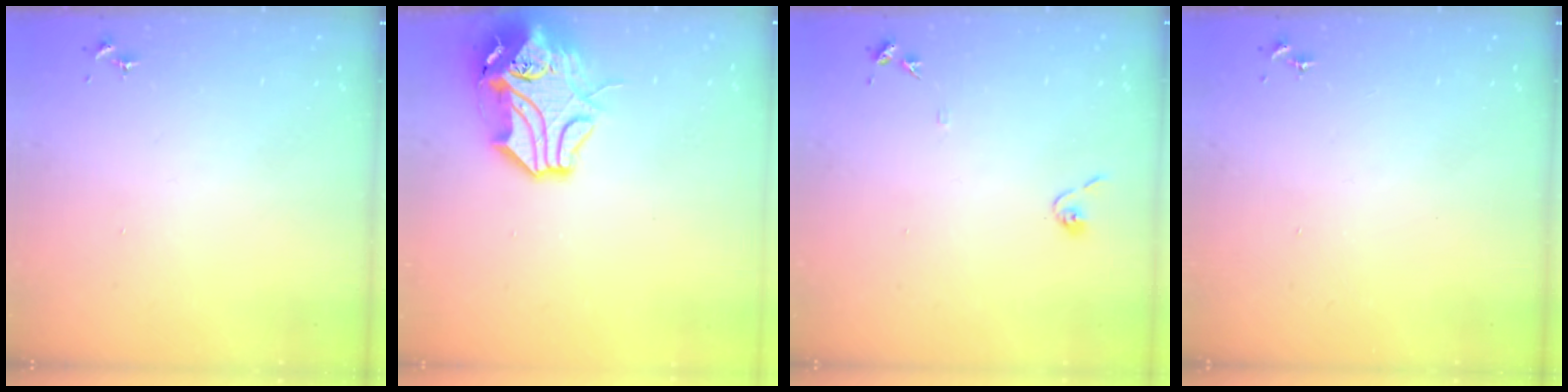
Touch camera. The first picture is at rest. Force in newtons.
{"total": 14.5, "press": 14.3, "slide": 1.9}
{"total": 6.8, "press": 6.8, "slide": 0.6}
{"total": 0.0}